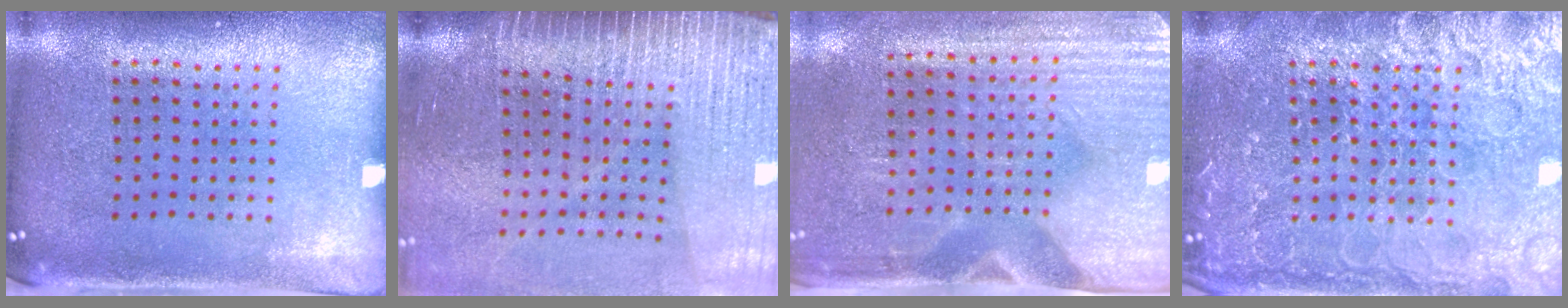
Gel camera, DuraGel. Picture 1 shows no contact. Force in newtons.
{"total": 4.0, "press": 3.4, "slide": 2.0}
{"total": 3.0, "press": 2.7, "slide": 1.5}
{"total": 7.0, "press": 6.9, "slide": 0.8}